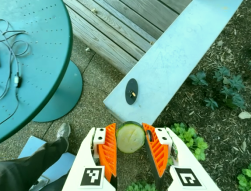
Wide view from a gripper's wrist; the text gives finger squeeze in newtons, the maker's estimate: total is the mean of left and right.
{"total": 10.7, "left": 10.9, "right": 10.5}